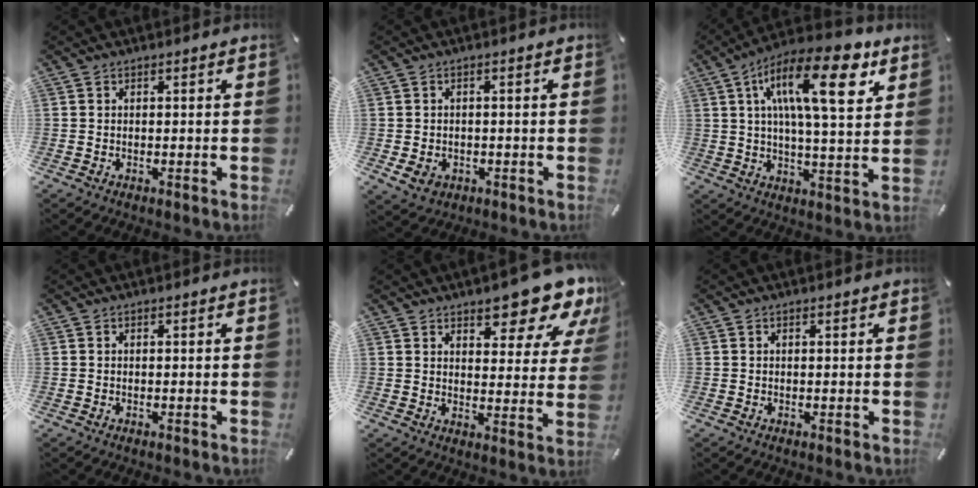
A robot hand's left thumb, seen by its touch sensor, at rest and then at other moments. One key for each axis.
{"total": 3.3, "fx": -1.2, "fy": 2.8, "fz": 1.4, "tx": -0.028, "ty": -0.002, "tz": -0.027}
{"total": 18.8, "fx": 8.2, "fy": 6.4, "fz": 15.7, "tx": -0.251, "ty": -0.017, "tz": 0.125}
{"total": 0.0}
{"total": 12.7, "fx": 10.3, "fy": 4.5, "fz": 6.0, "tx": -0.062, "ty": -0.079, "tz": 0.175}
{"total": 0.0}